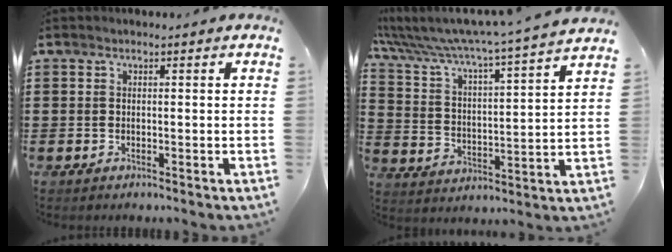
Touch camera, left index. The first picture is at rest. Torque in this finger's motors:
{"motor_torque": [2.14, 0.00, 1.05, 0.21]}